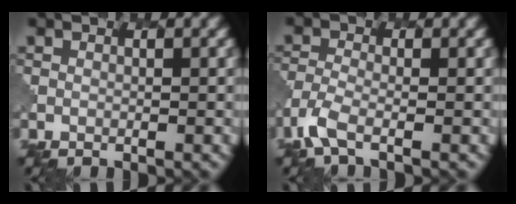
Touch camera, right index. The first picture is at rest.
{"total": 2.9, "force": [-2.0, 0.9, 1.9], "torque": [-0.054, -0.011, -0.052]}